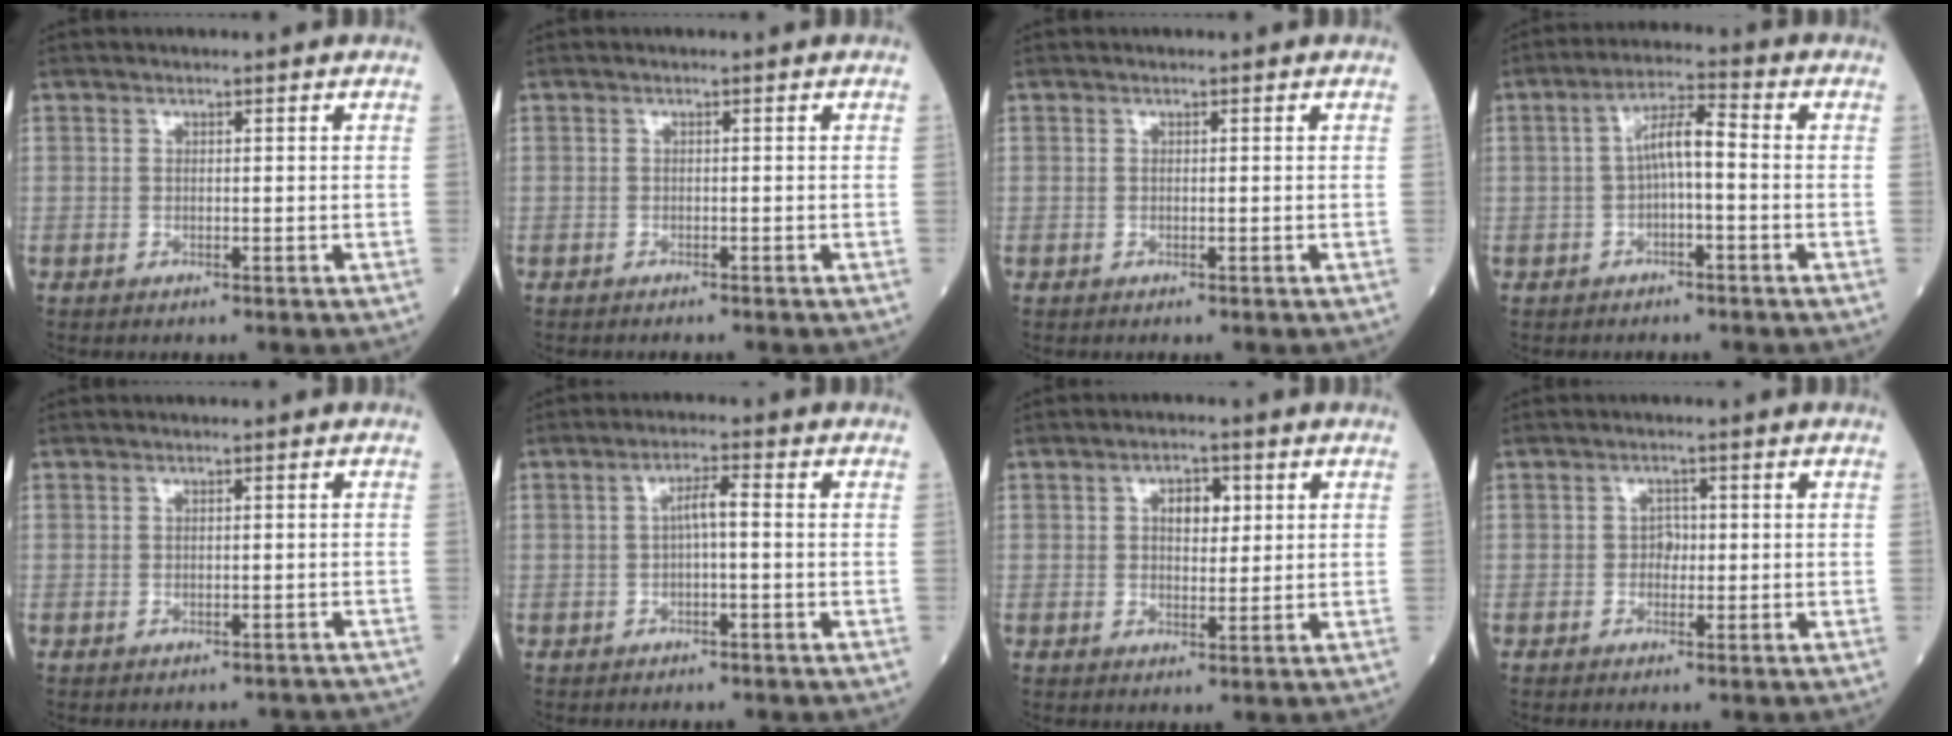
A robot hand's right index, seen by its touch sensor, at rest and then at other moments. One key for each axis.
{"total": 0.9, "fx": -0.9, "fy": 0.1, "fz": 0.3, "tx": -0.004, "ty": -0.001, "tz": -0.013}
{"total": 0.0}
{"total": 5.4, "fx": -0.5, "fy": 1.2, "fz": 5.2, "tx": -0.092, "ty": 0.022, "tz": -0.011}
{"total": 3.6, "fx": -3.4, "fy": 1.1, "fz": 0.6, "tx": -0.005, "ty": -0.001, "tz": -0.034}
{"total": 2.8, "fx": -0.2, "fy": 0.4, "fz": 2.8, "tx": -0.047, "ty": 0.009, "tz": -0.003}
{"total": 3.9, "fx": 1.2, "fy": 2.1, "fz": 3.1, "tx": -0.048, "ty": 0.008, "tz": 0.019}
{"total": 1.6, "fx": -0.2, "fy": 1.2, "fz": 1.0, "tx": -0.010, "ty": 0.005, "tz": -0.005}